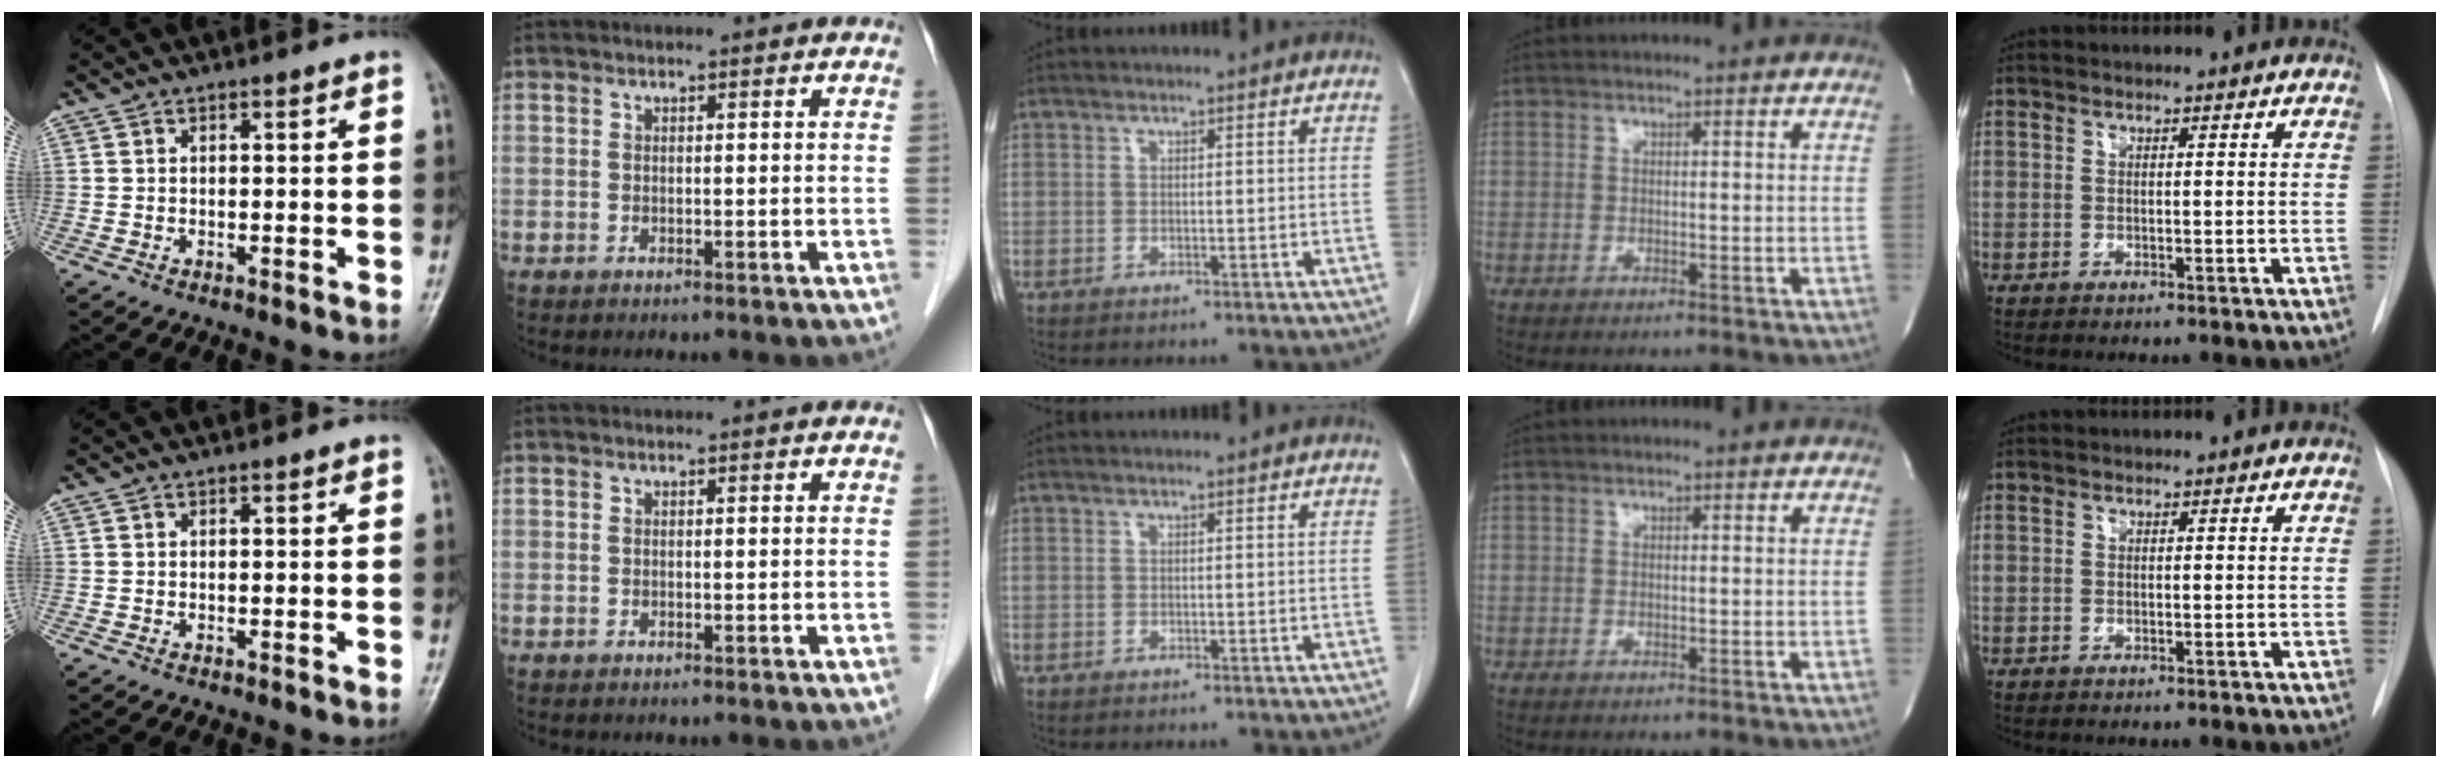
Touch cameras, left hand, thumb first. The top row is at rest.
{}